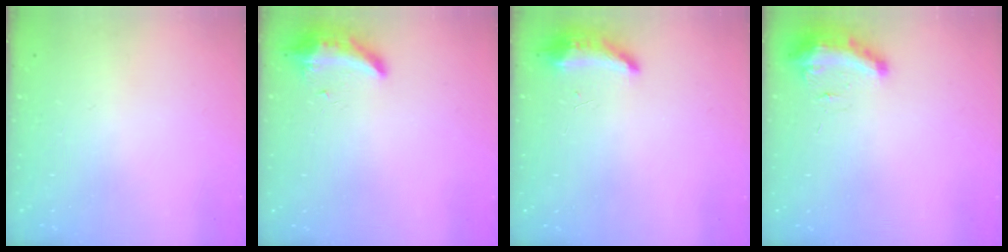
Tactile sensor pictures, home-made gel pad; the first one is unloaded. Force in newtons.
{"total": 8.6, "press": 8.6, "slide": 1.1}
{"total": 8.5, "press": 8.3, "slide": 2.0}
{"total": 9.3, "press": 9.2, "slide": 0.9}